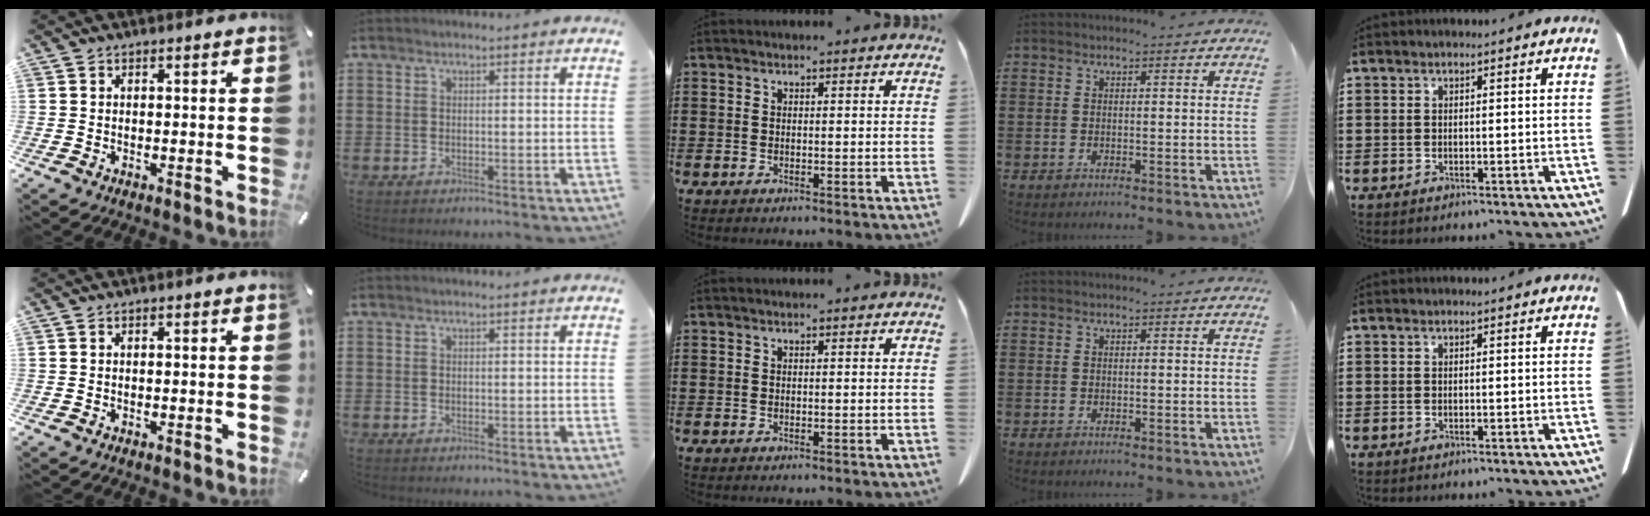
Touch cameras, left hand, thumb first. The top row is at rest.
{}